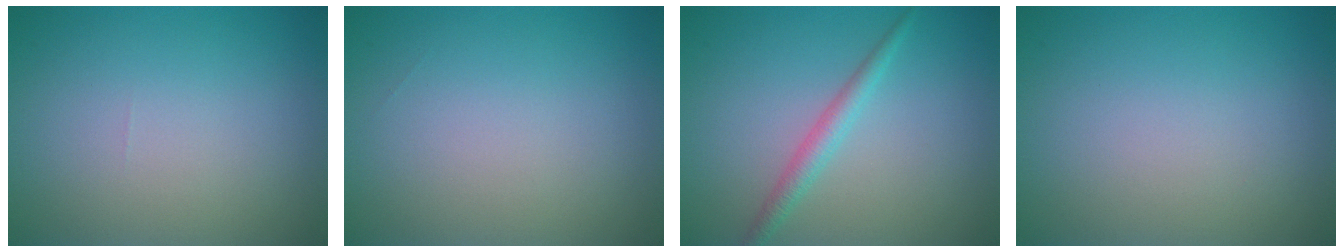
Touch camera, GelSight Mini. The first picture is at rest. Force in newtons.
{"total": 0.0}
{"total": 2.0, "press": 2.0, "slide": 0.1}
{"total": 0.0}